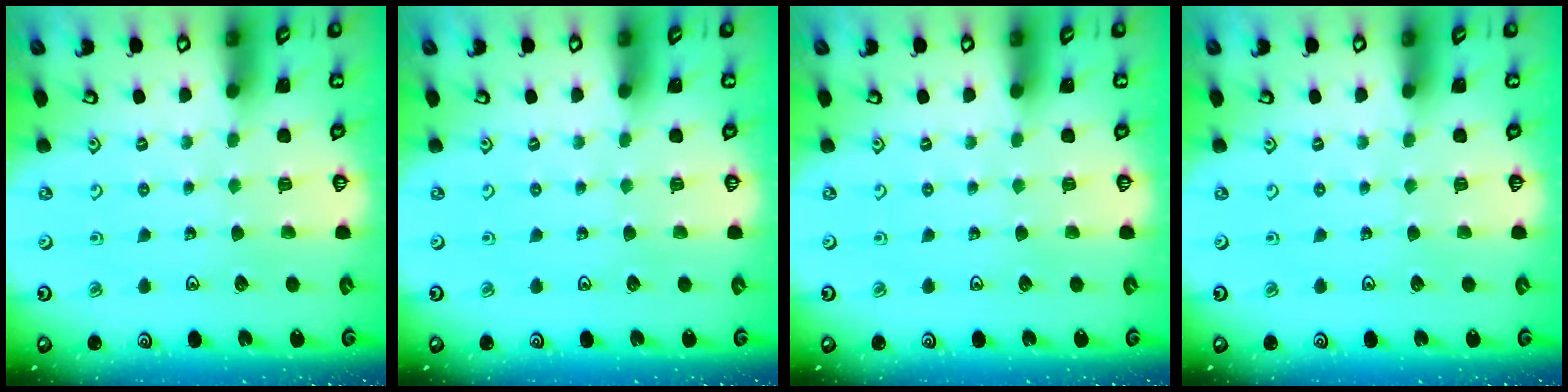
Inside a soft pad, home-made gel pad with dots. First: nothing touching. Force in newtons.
{"total": 0.0}
{"total": 0.0}
{"total": 0.0}